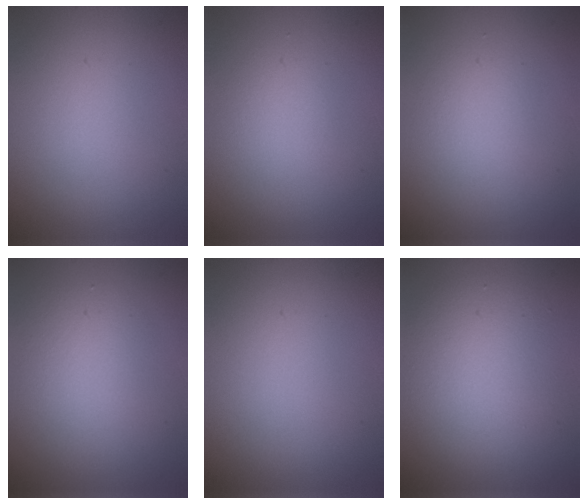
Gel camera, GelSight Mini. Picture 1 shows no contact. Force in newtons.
{"total": 1.6, "press": 1.6, "slide": 0.1}
{"total": 1.9, "press": 1.9, "slide": 0.1}
{"total": 2.6, "press": 2.6, "slide": 0.1}
{"total": 0.0}
{"total": 5.8, "press": 5.8, "slide": 0.2}